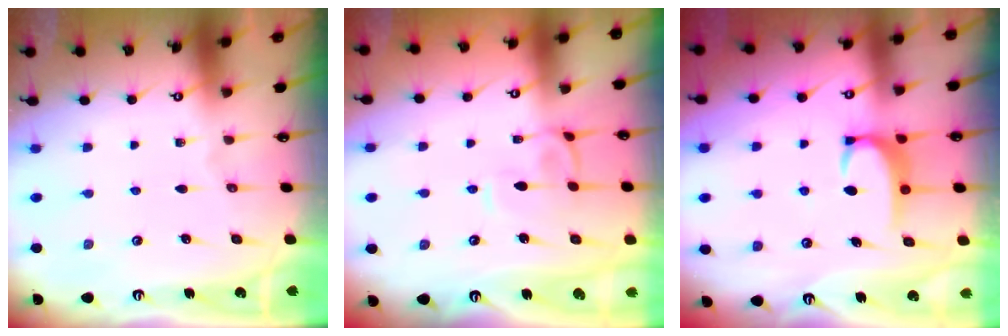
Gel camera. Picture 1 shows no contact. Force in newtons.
{"total": 1.6, "press": 1.5, "slide": 0.6}
{"total": 3.5, "press": 3.4, "slide": 0.4}